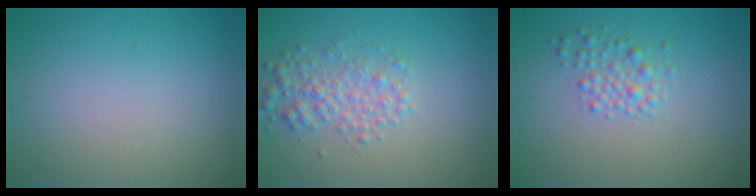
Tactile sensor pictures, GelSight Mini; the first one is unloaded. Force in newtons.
{"total": 2.9, "press": 2.9, "slide": 0.1}
{"total": 2.0, "press": 2.0, "slide": 0.0}